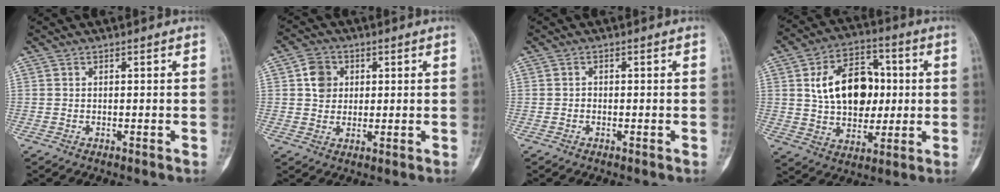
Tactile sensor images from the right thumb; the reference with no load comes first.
{"total": 5.3, "force": [1.2, 4.5, 2.4], "torque": [-0.017, -0.002, 0.017]}
{"total": 0.7, "force": [-0.4, 0.4, 0.3], "torque": [-0.002, 0.003, -0.011]}
{"total": 16.7, "force": [2.2, 11.5, 11.9], "torque": [-0.152, 0.011, 0.038]}